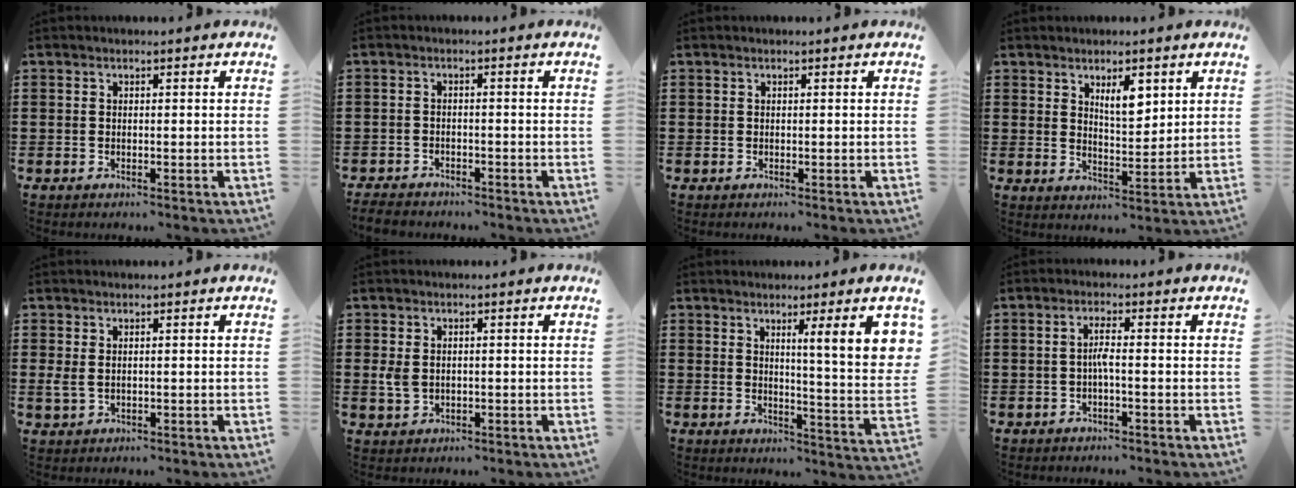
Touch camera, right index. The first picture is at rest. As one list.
[{"total": 2.1, "force": [-2.0, 0.4, 0.2], "torque": [-0.016, -0.002, -0.046]}, {"total": 0.0}, {"total": 5.1, "force": [2.7, 2.1, 3.8], "torque": [-0.065, 0.000, 0.043]}, {"total": 1.6, "force": [0.4, 1.1, 1.1], "torque": [-0.034, 0.004, 0.005]}, {"total": 2.6, "force": [0.1, 2.0, 1.6], "torque": [-0.051, 0.002, -0.003]}, {"total": 8.4, "force": [3.9, 0.1, 7.4], "torque": [-0.123, -0.023, 0.059]}, {"total": 2.4, "force": [-0.5, 0.1, 2.3], "torque": [-0.053, -0.003, -0.013]}]